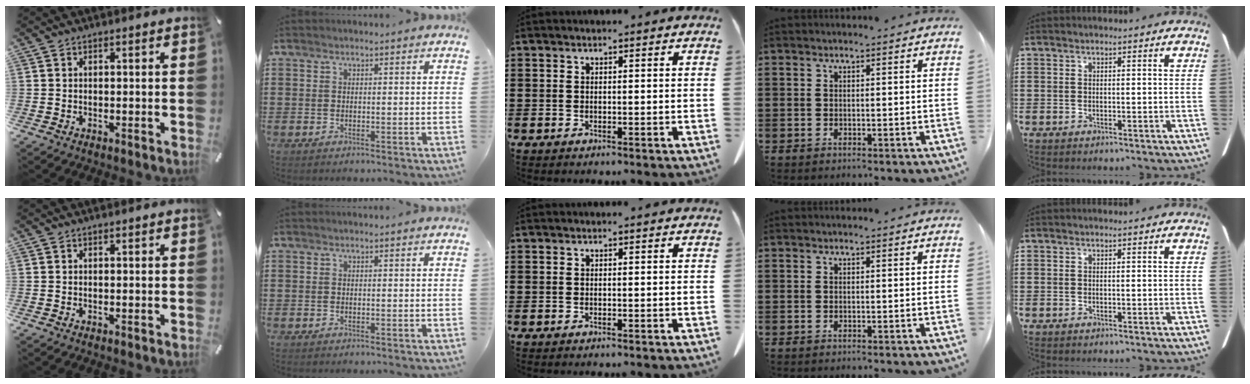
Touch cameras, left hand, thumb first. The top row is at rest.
{}